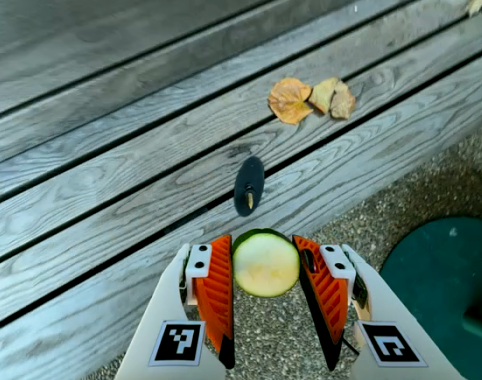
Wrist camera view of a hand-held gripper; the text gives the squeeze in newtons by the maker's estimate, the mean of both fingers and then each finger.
{"total": 7.3, "left": 6.9, "right": 7.7}